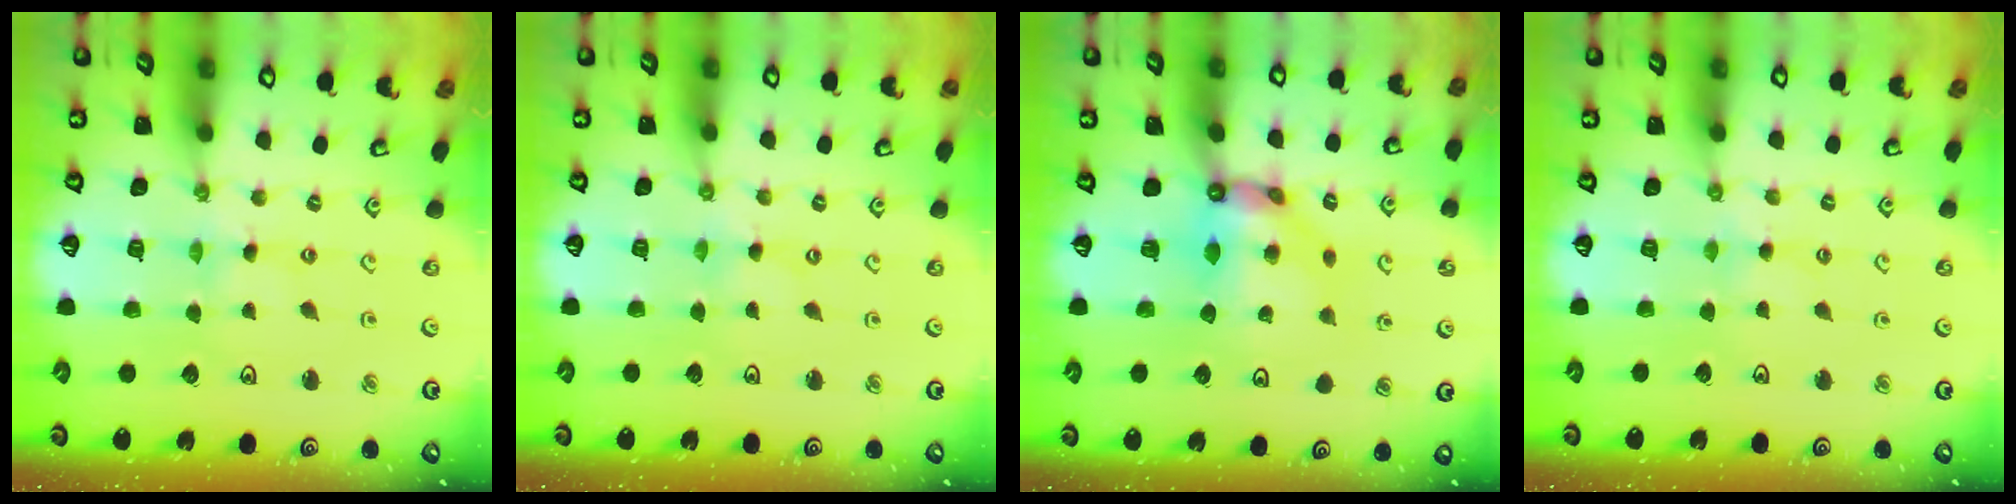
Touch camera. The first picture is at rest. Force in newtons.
{"total": 0.0}
{"total": 8.5, "press": 8.5, "slide": 0.8}
{"total": 2.7, "press": 2.6, "slide": 0.4}